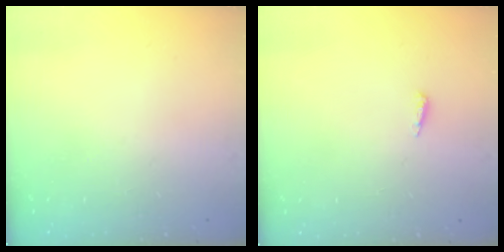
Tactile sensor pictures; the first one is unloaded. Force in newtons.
{"total": 4.1, "press": 4.0, "slide": 0.8}